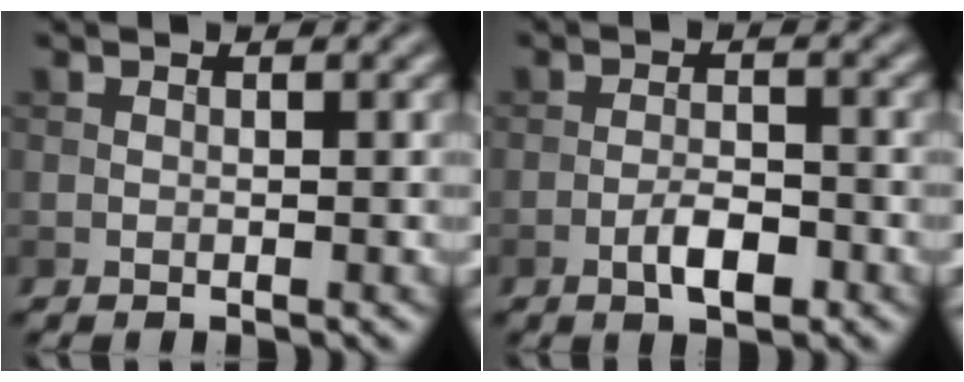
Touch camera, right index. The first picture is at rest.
{"total": 3.0, "force": [-1.5, 1.1, 2.4], "torque": [-0.042, 0.004, -0.030]}